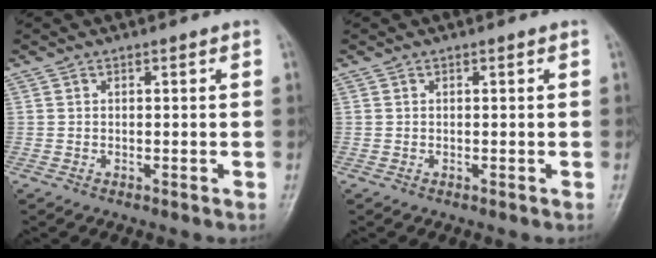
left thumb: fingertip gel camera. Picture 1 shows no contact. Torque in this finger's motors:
{"motor_torque": [-0.02, 0.00, 0.01, 0.02, 0.00]}